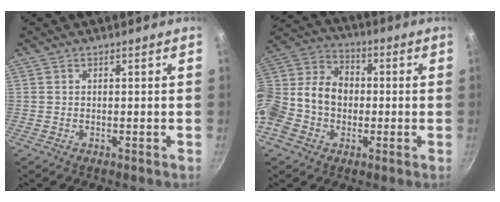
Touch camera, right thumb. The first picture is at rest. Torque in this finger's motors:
{"motor_torque": [1.86, 1.86, 0.21, -0.20, 0.19]}